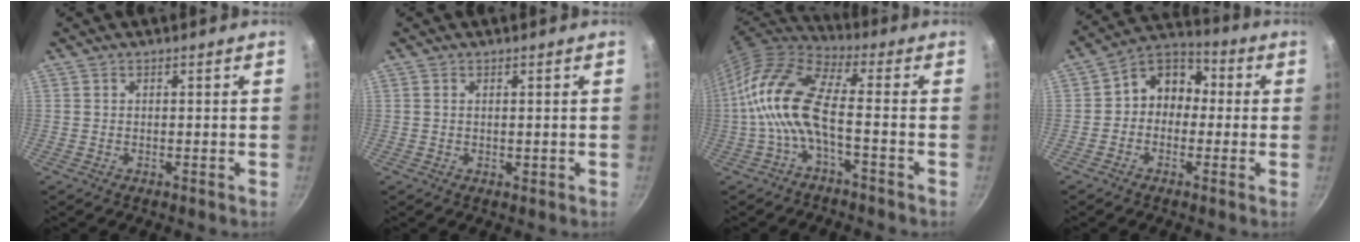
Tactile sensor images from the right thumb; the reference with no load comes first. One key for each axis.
{"total": 0.6, "fx": 0.2, "fy": 0.3, "fz": 0.5, "tx": -0.008, "ty": -0.001, "tz": 0.002}
{"total": 12.8, "fx": -2.7, "fy": 4.7, "fz": 11.6, "tx": -0.248, "ty": 0.037, "tz": -0.069}
{"total": 9.4, "fx": -0.2, "fy": 7.8, "fz": 5.3, "tx": -0.037, "ty": 0.035, "tz": -0.030}